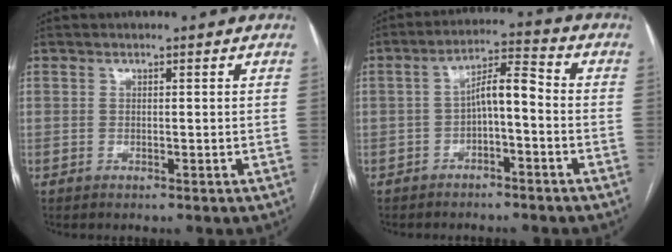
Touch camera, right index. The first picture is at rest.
{"total": 6.1, "force": [-1.4, 1.6, 5.7], "torque": [-0.102, 0.029, -0.024]}